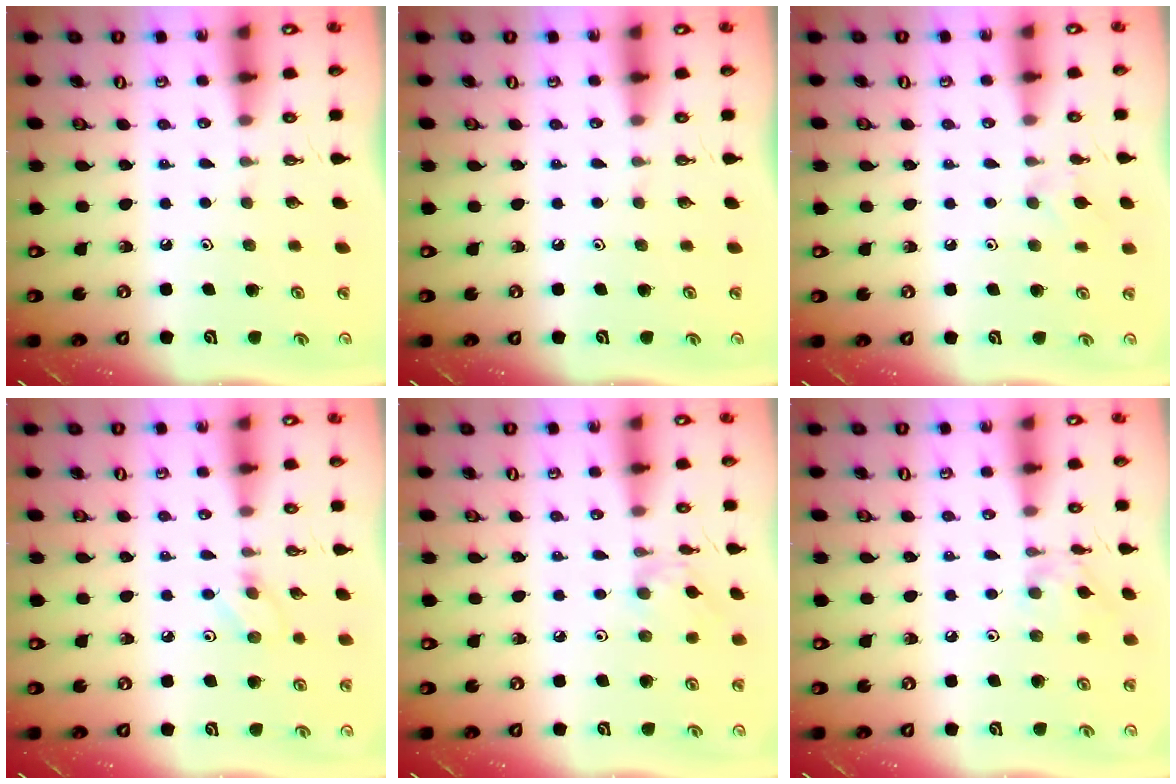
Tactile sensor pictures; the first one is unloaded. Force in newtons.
{"total": 0.0}
{"total": 5.9, "press": 5.8, "slide": 0.8}
{"total": 4.3, "press": 4.3, "slide": 0.6}
{"total": 2.7, "press": 2.6, "slide": 0.3}
{"total": 3.9, "press": 3.9, "slide": 0.4}